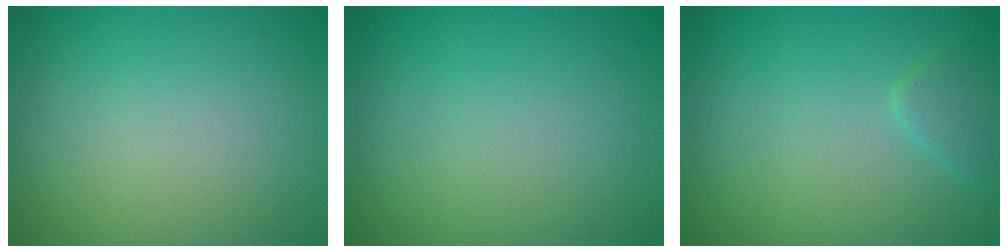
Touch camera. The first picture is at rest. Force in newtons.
{"total": 0.0}
{"total": 1.5, "press": 1.5, "slide": 0.1}